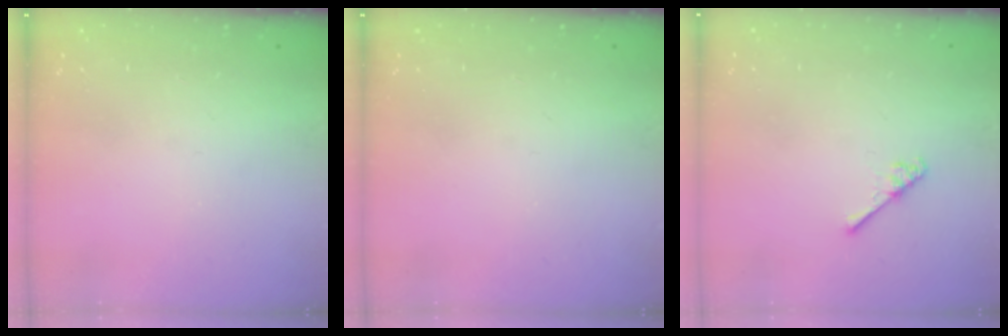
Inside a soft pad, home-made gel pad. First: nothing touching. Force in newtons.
{"total": 0.0}
{"total": 2.9, "press": 2.9, "slide": 0.4}